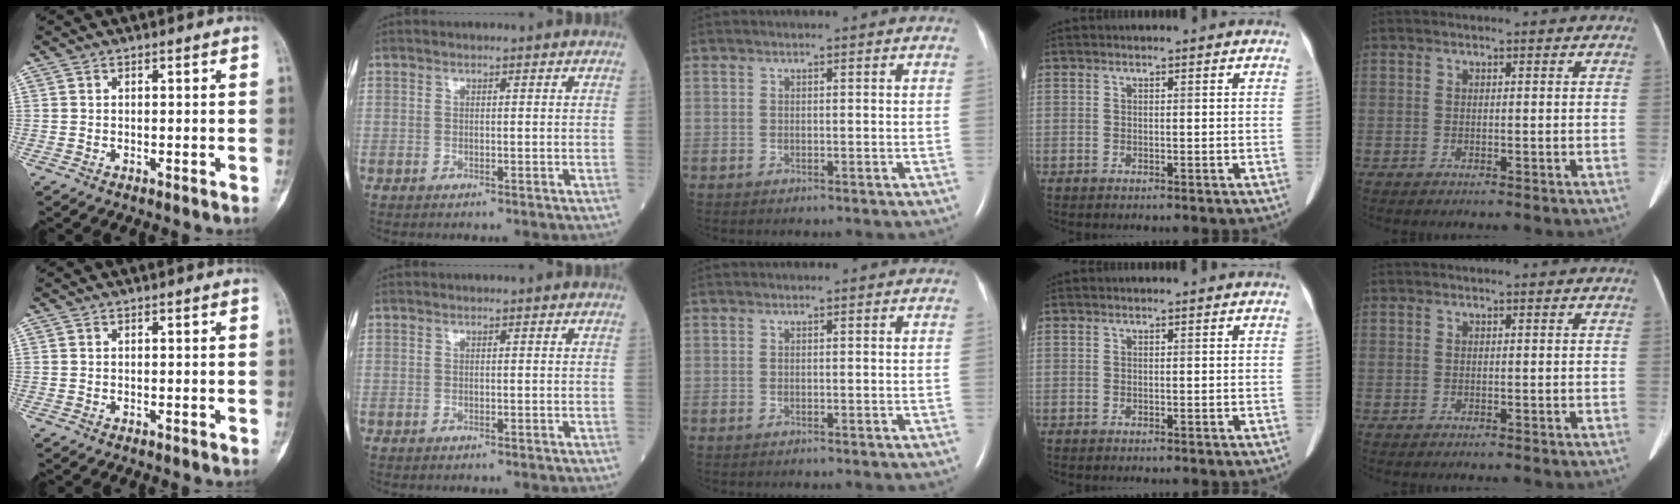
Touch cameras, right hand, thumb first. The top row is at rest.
{}